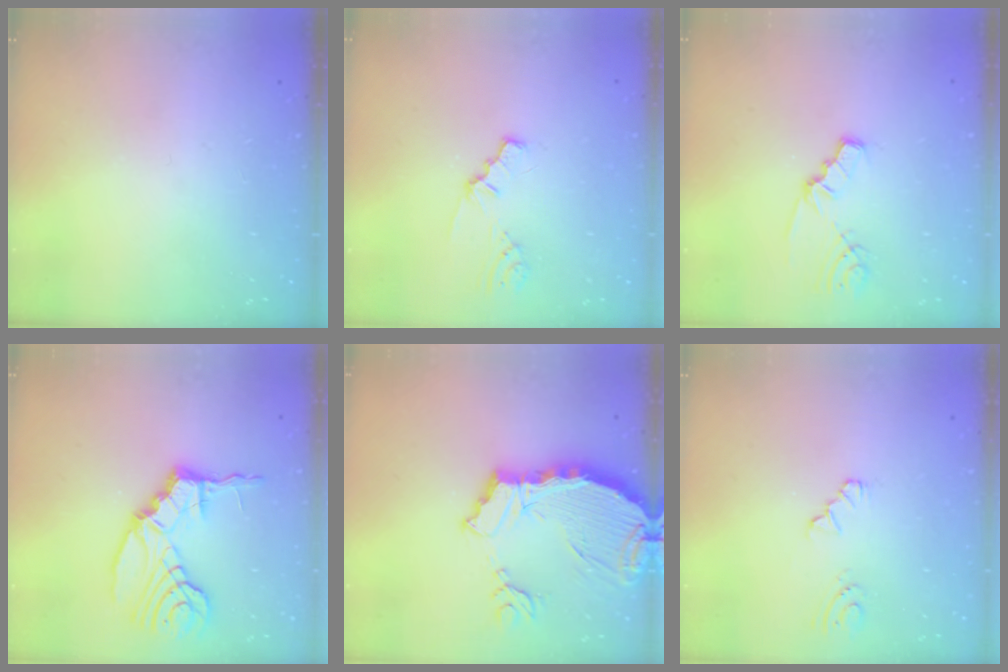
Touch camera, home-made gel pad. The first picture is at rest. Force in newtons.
{"total": 1.1, "press": 1.1, "slide": 0.2}
{"total": 2.5, "press": 2.5, "slide": 0.4}
{"total": 12.4, "press": 12.3, "slide": 1.2}
{"total": 11.9, "press": 11.9, "slide": 1.3}
{"total": 2.8, "press": 2.8, "slide": 0.1}